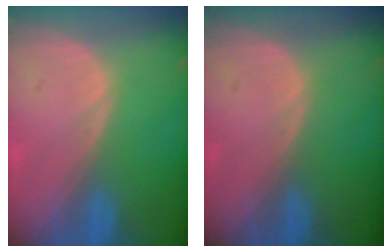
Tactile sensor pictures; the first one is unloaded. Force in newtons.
{"total": 0.0}